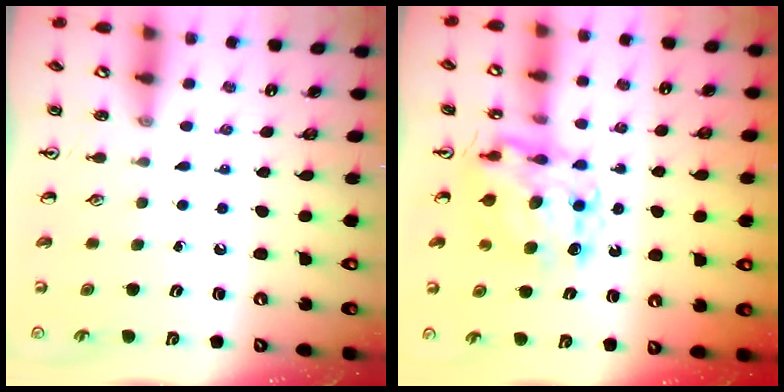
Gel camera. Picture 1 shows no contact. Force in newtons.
{"total": 10.0, "press": 10.0, "slide": 0.8}